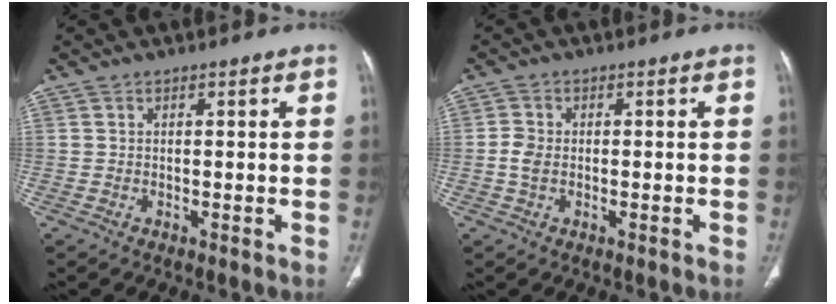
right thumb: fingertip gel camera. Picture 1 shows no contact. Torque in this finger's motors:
{"motor_torque": [0.64, 0.53, 0.52, -0.36, 0.02]}